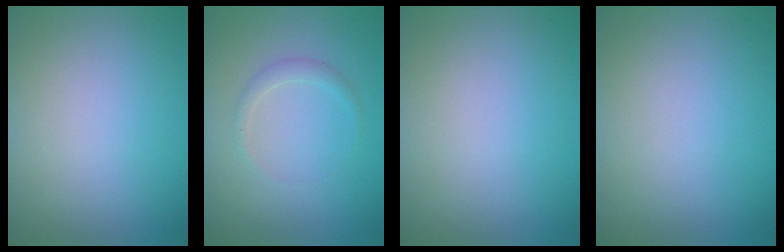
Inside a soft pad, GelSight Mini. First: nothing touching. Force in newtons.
{"total": 1.1, "press": 1.1, "slide": 0.1}
{"total": 0.0}
{"total": 0.0}